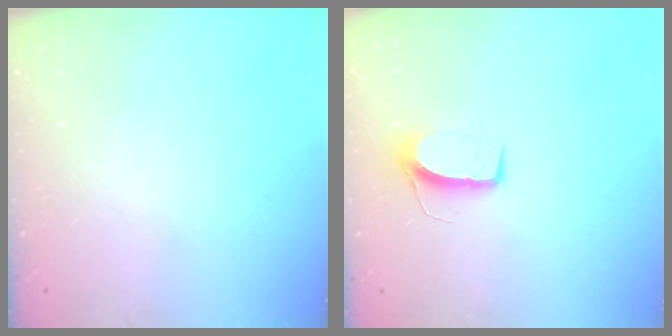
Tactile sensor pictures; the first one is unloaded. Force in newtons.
{"total": 7.8, "press": 7.8, "slide": 0.5}